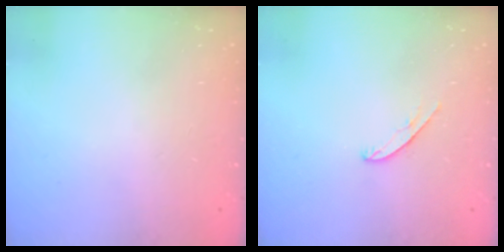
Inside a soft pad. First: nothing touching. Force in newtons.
{"total": 4.2, "press": 4.2, "slide": 0.2}